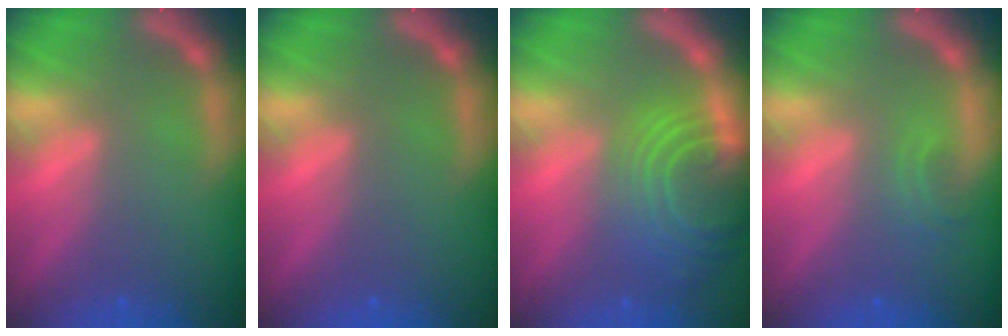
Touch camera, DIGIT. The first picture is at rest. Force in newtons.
{"total": 0.0}
{"total": 10.0}
{"total": 1.4}